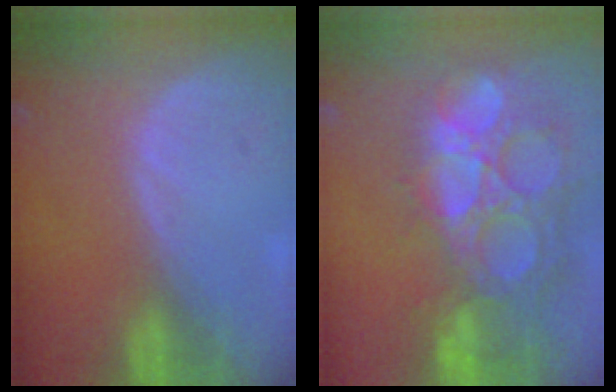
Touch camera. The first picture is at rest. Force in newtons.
{"total": 15.0, "press": 12.4, "slide": 8.4}